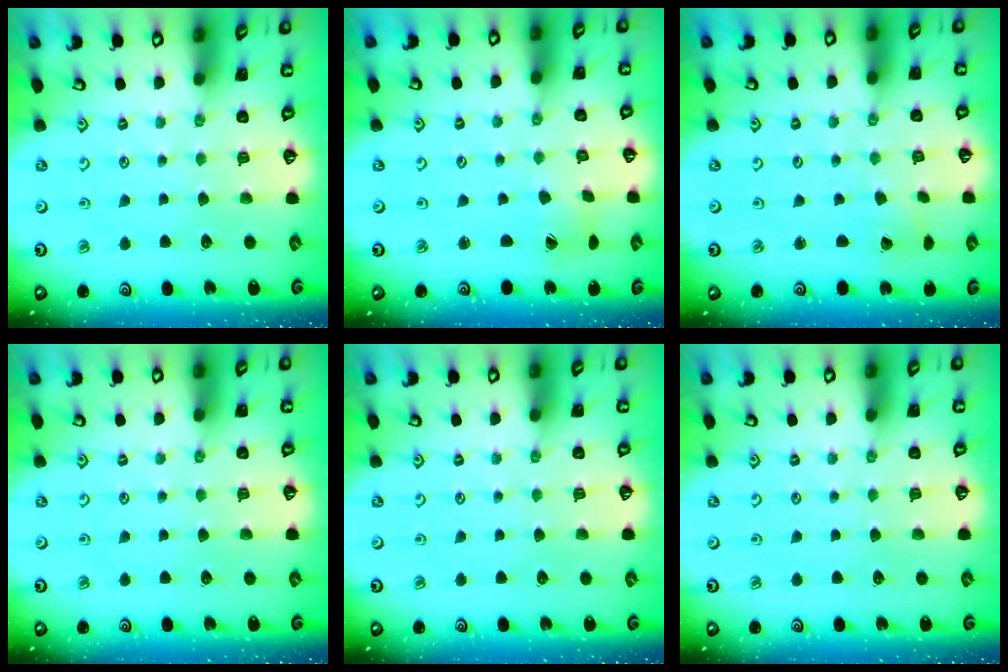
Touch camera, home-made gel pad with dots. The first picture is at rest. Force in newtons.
{"total": 2.5, "press": 2.4, "slide": 0.4}
{"total": 1.9, "press": 1.9, "slide": 0.0}
{"total": 0.0}
{"total": 0.0}
{"total": 0.0}